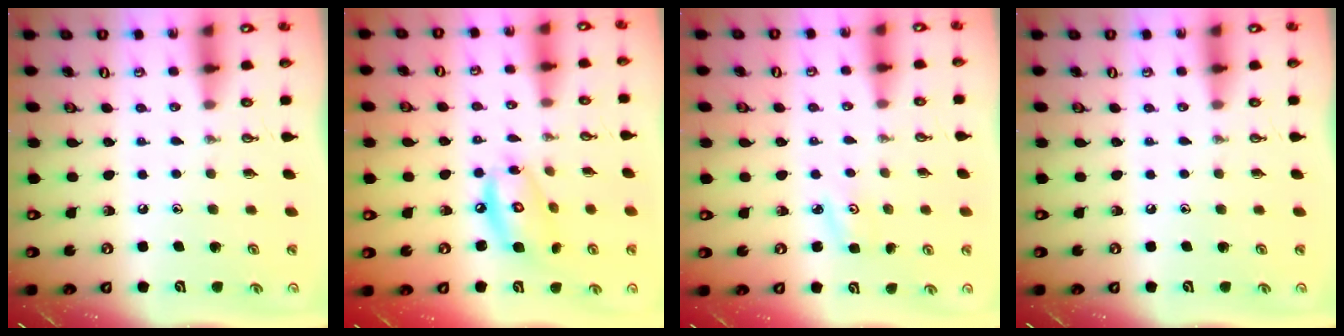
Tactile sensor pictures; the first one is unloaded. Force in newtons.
{"total": 11.0, "press": 11.0, "slide": 1.0}
{"total": 3.0, "press": 3.0, "slide": 0.4}
{"total": 0.0}